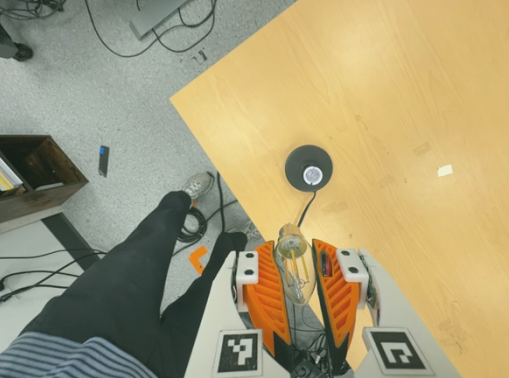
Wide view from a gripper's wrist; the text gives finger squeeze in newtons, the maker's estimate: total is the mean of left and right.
{"total": 21.1, "left": 25.0, "right": 17.1}